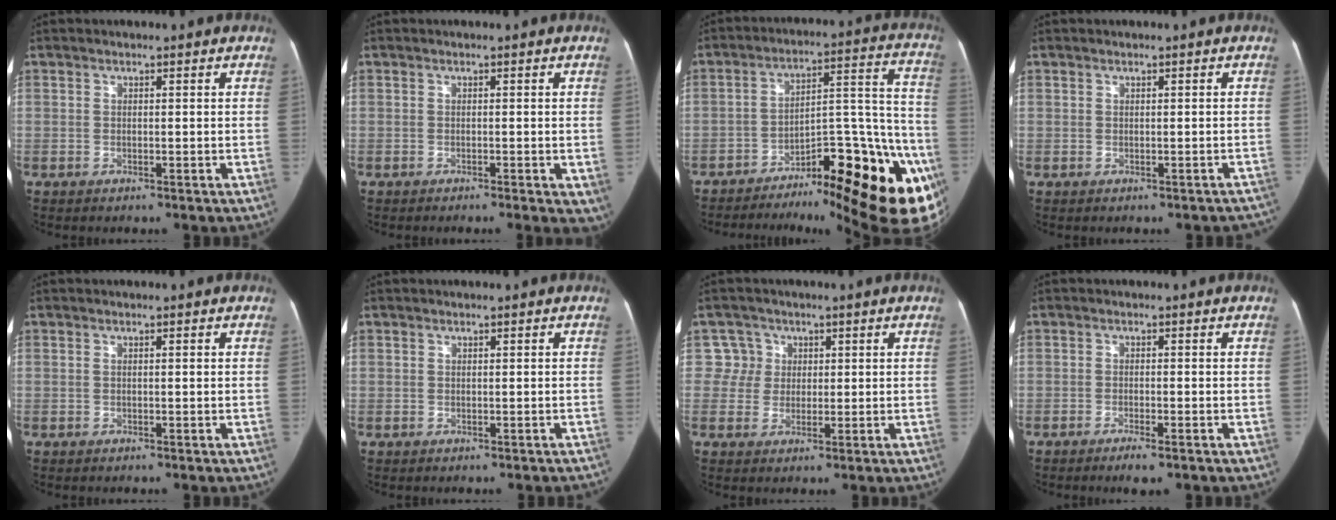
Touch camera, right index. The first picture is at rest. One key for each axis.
{"total": 4.4, "fx": -2.2, "fy": 1.1, "fz": 3.7, "tx": -0.032, "ty": -0.010, "tz": -0.033}
{"total": 26.2, "fx": -15.6, "fy": 5.8, "fz": 20.2, "tx": -0.181, "ty": 0.031, "tz": -0.214}
{"total": 2.1, "fx": -1.3, "fy": 1.6, "fz": 0.1, "tx": 0.006, "ty": 0.018, "tz": -0.014}
{"total": 0.7, "fx": 0.1, "fy": 0.1, "fz": 0.7, "tx": -0.014, "ty": 0.005, "tz": 0.003}
{"total": 0.8, "fx": -0.4, "fy": 0.7, "fz": -0.2, "tx": 0.006, "ty": 0.009, "tz": -0.006}
{"total": 4.2, "fx": 1.1, "fy": 4.0, "fz": -0.7, "tx": 0.026, "ty": 0.005, "tz": 0.016}
{"total": 2.8, "fx": -1.9, "fy": 0.4, "fz": 2.1, "tx": -0.034, "ty": -0.005, "tz": -0.030}